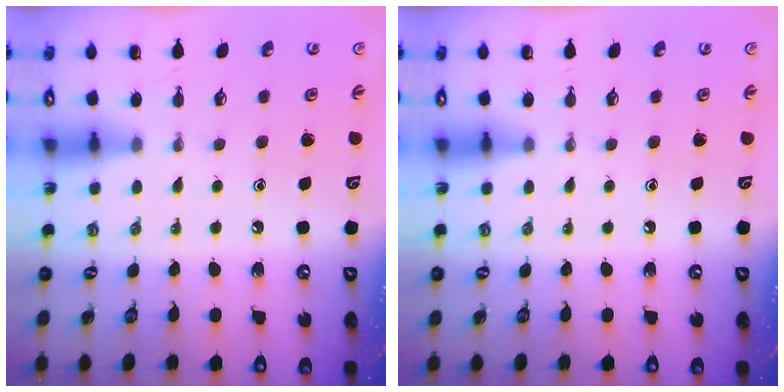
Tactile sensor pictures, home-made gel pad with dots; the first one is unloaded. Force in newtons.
{"total": 0.0}